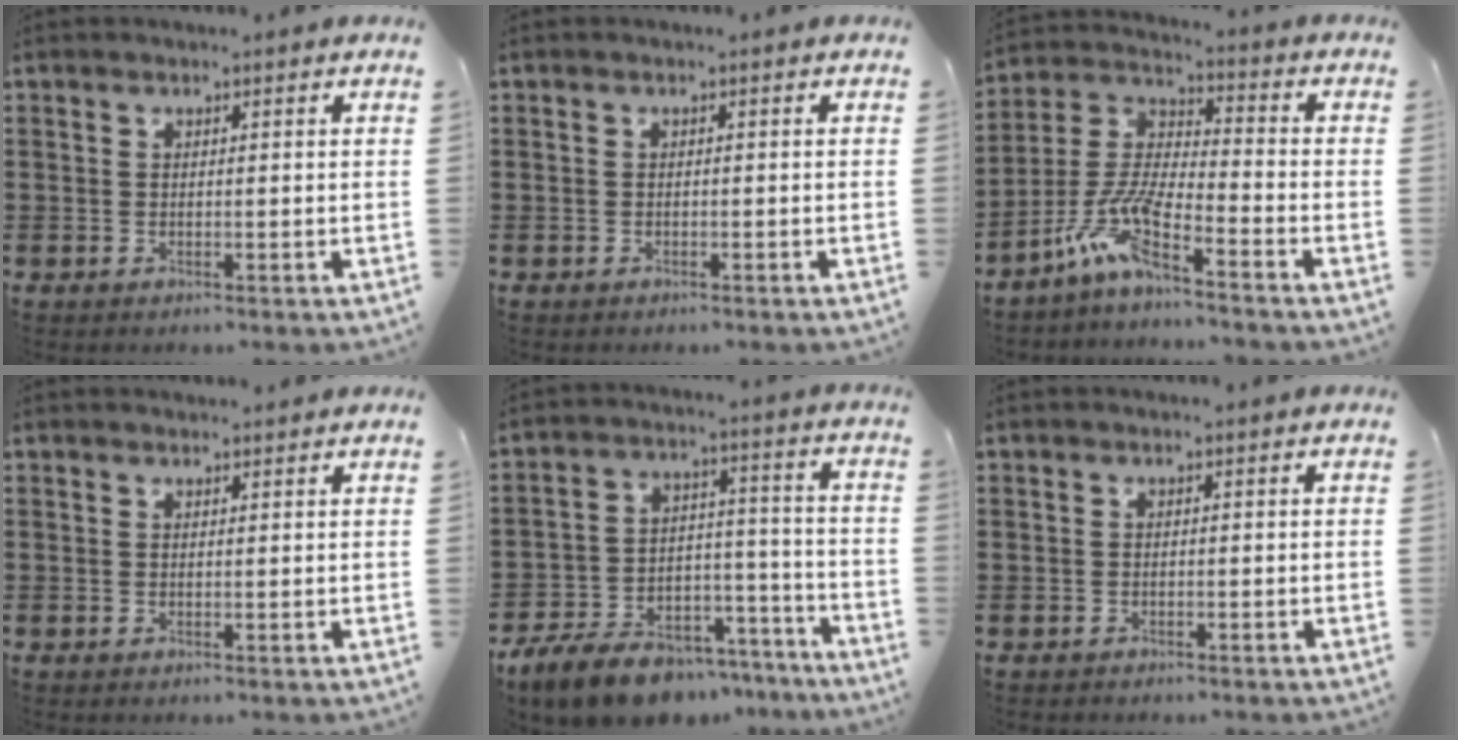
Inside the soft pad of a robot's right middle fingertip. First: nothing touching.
{"total": 0.5, "force": [-0.5, 0.3, 0.0], "torque": [0.000, 0.002, -0.011]}
{"total": 8.7, "force": [-6.6, 1.1, 5.6], "torque": [-0.138, -0.016, -0.136]}
{"total": 0.6, "force": [0.6, 0.2, 0.0], "torque": [0.005, -0.003, 0.010]}
{"total": 10.7, "force": [-9.5, 3.5, 3.5], "torque": [-0.062, 0.042, -0.180]}
{"total": 0.9, "force": [-0.6, 0.7, -0.1], "torque": [0.001, 0.003, -0.015]}